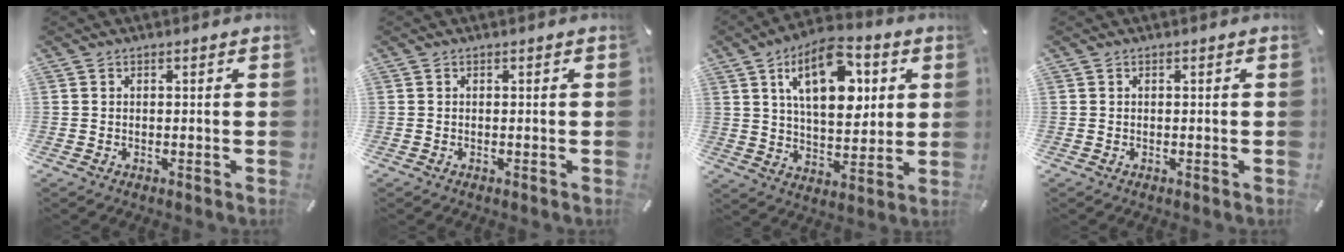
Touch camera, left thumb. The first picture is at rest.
{"total": 0.0}
{"total": 16.9, "force": [6.9, 9.0, 12.6], "torque": [-0.202, -0.012, 0.115]}
{"total": 0.0}